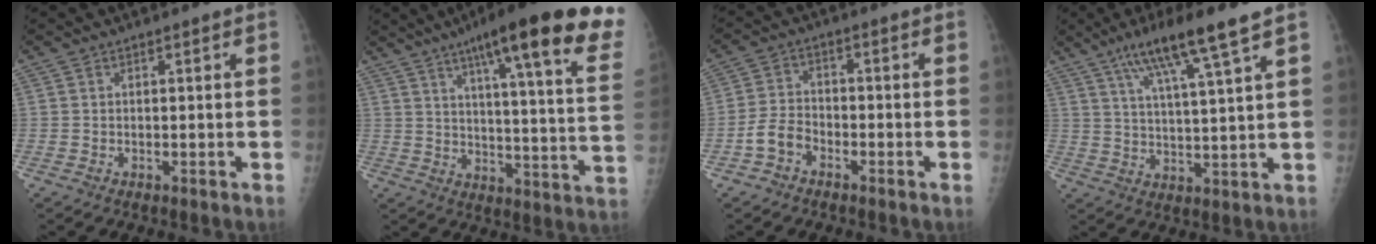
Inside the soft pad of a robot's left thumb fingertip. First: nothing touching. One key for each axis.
{"total": 27.2, "fx": 16.9, "fy": 4.1, "fz": 20.9, "tx": -0.275, "ty": -0.044, "tz": 0.224}
{"total": 4.9, "fx": -2.6, "fy": 3.3, "fz": 2.5, "tx": -0.043, "ty": 0.023, "tz": -0.054}
{"total": 12.4, "fx": 7.5, "fy": 0.4, "fz": 9.9, "tx": -0.178, "ty": -0.021, "tz": 0.131}